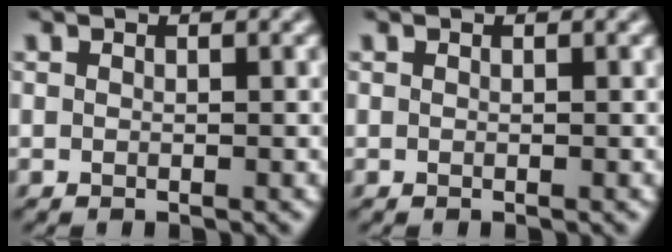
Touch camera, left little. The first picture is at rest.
{"total": 0.0}